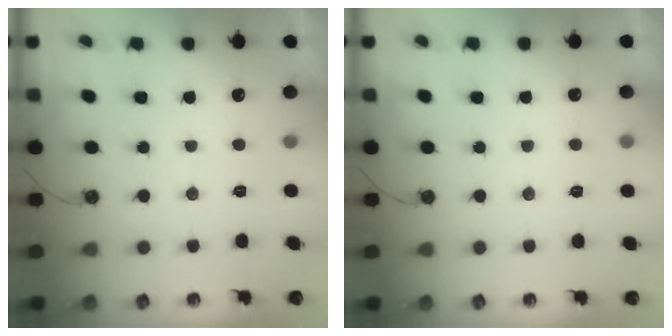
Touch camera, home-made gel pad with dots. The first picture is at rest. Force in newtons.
{"total": 3.6, "press": 3.6, "slide": 0.3}